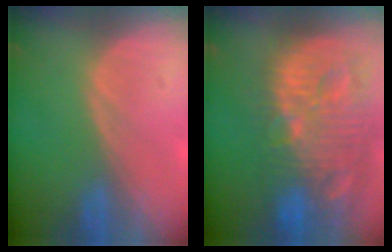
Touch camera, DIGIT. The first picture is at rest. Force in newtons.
{"total": 14.5, "press": 12.7, "slide": 7.1}